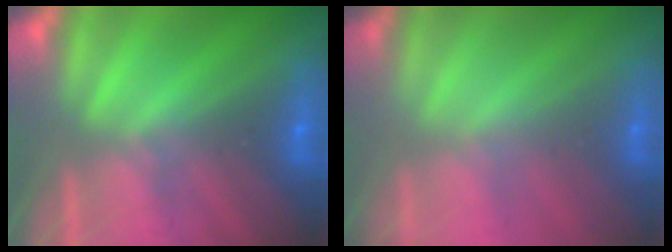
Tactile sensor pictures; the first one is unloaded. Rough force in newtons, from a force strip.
{"total": 1.6}